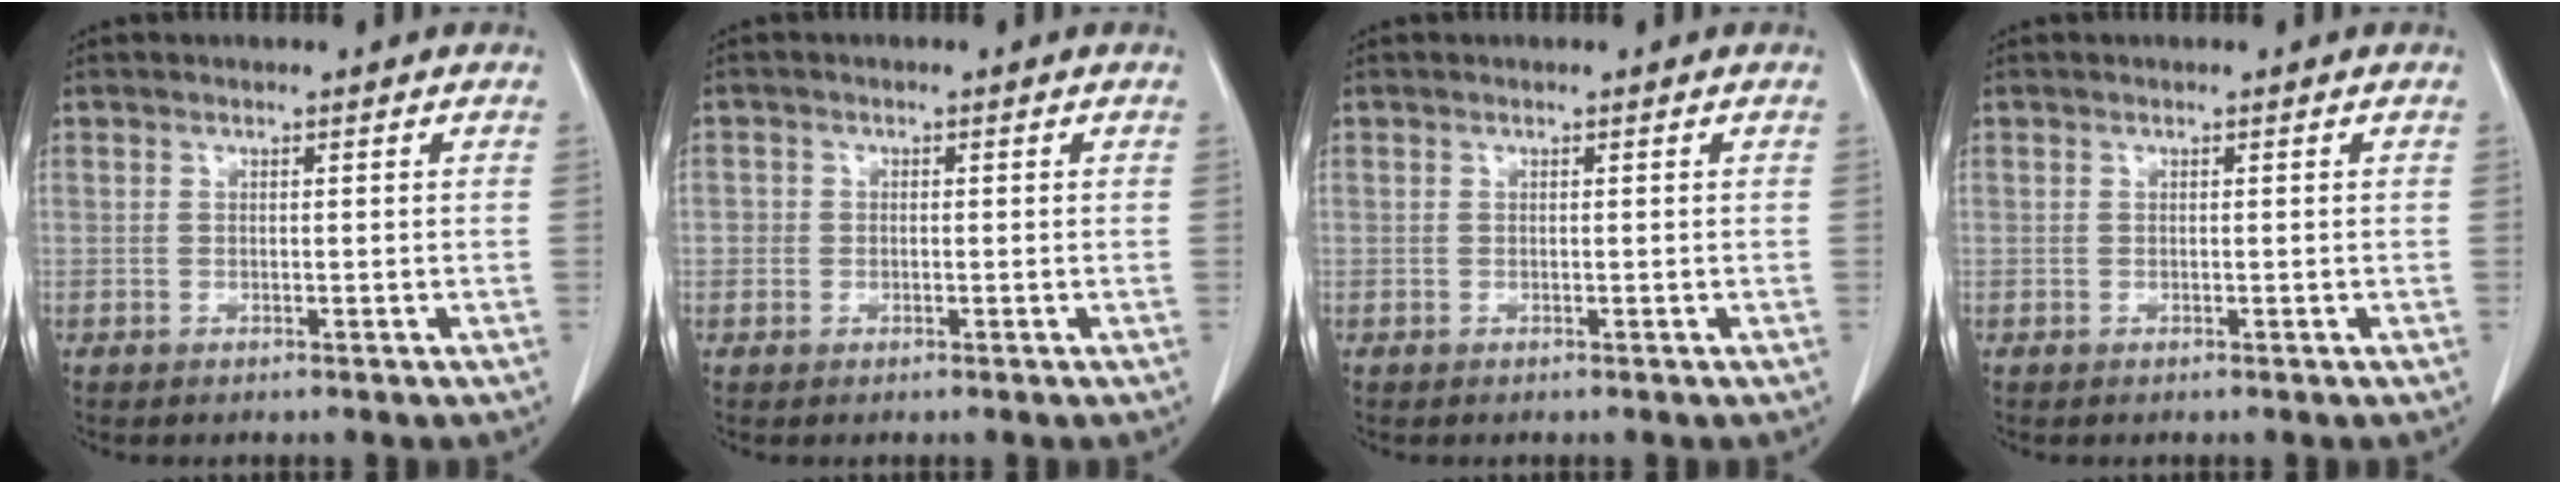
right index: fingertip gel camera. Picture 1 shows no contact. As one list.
[{"total": 1.6, "force": [-0.2, 1.5, 0.3], "torque": [0.004, 0.008, -0.004]}, {"total": 0.0}, {"total": 0.0}]